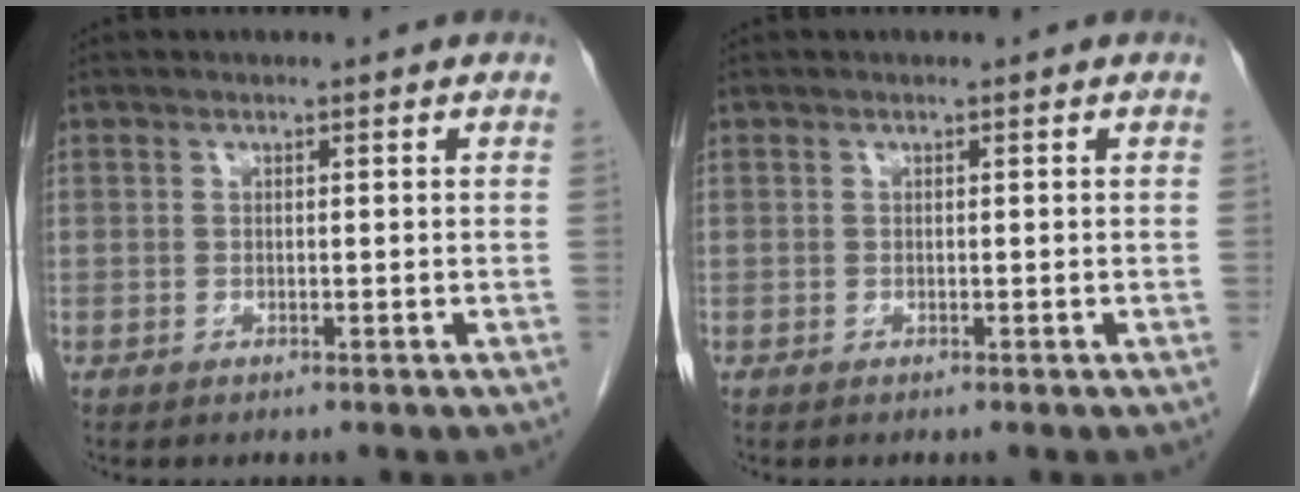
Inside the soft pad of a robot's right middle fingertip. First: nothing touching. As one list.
[{"total": 0.0}]